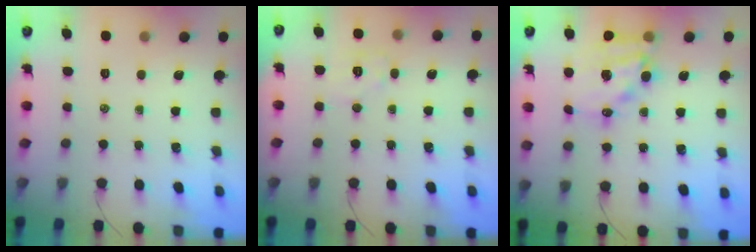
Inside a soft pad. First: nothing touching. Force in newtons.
{"total": 7.2, "press": 7.2, "slide": 0.9}
{"total": 15.0, "press": 14.6, "slide": 3.2}